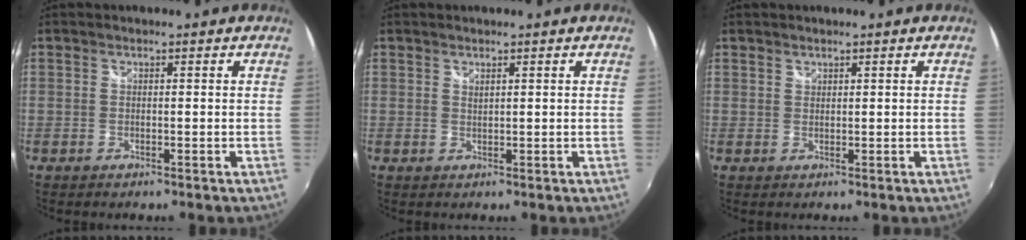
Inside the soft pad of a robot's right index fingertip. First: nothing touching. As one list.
[{"total": 0.8, "force": [0.7, 0.2, 0.4], "torque": [-0.005, 0.000, 0.013]}, {"total": 0.8, "force": [0.7, 0.4, 0.0], "torque": [0.003, 0.002, 0.011]}]